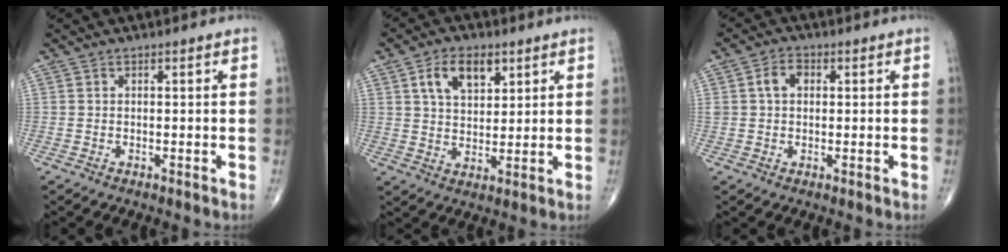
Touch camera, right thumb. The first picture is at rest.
{"total": 8.4, "force": [3.9, 5.0, 5.6], "torque": [-0.078, -0.015, 0.070]}
{"total": 4.0, "force": [0.8, 2.9, 2.7], "torque": [-0.047, 0.013, 0.014]}